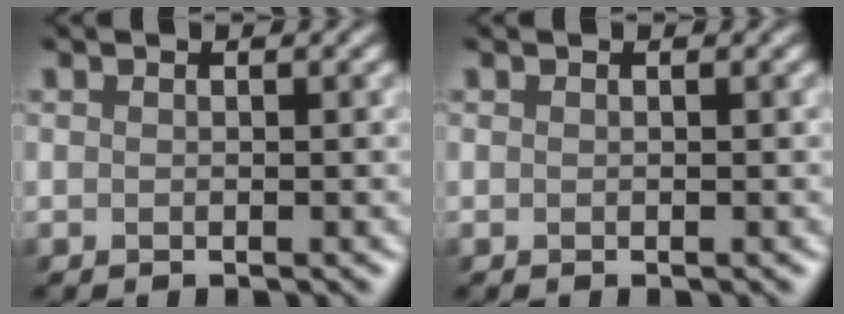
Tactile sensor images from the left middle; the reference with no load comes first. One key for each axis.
{"total": 0.0}